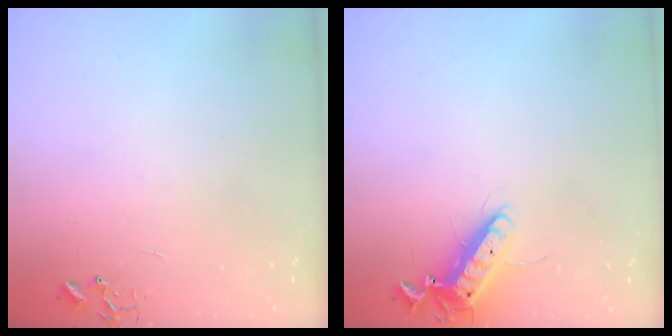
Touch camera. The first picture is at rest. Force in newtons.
{"total": 12.1, "press": 12.0, "slide": 1.8}